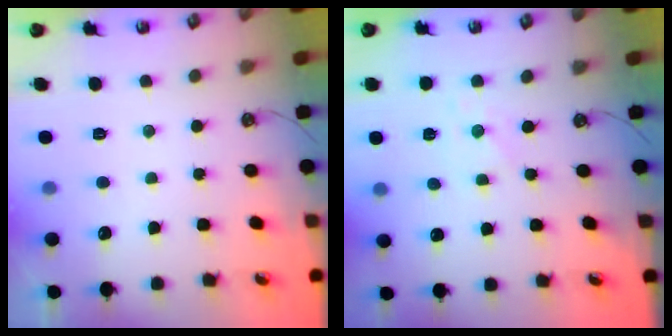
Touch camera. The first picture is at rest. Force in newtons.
{"total": 2.2, "press": 2.1, "slide": 0.4}